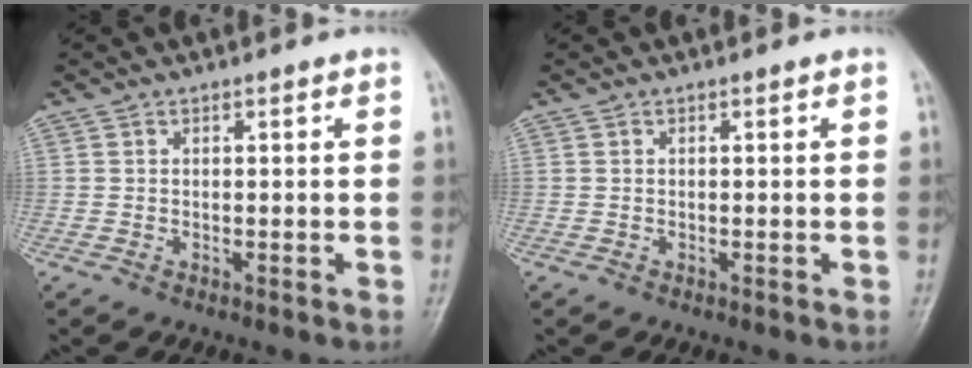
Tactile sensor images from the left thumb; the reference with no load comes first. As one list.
[{"total": 0.0}]